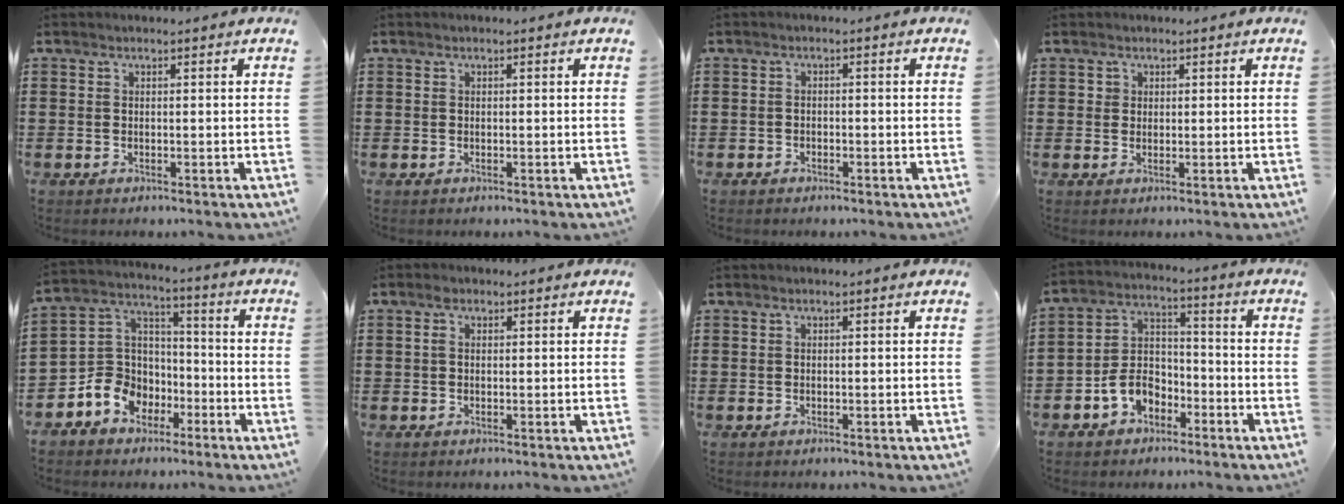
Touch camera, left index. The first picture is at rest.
{"total": 0.0}
{"total": 1.0, "force": [-0.9, 0.4, 0.1], "torque": [-0.006, 0.003, -0.020]}
{"total": 1.4, "force": [0.9, 1.1, 0.1], "torque": [0.001, -0.002, 0.017]}
{"total": 7.4, "force": [-3.6, 6.5, 0.9], "torque": [-0.067, 0.006, -0.074]}
{"total": 1.5, "force": [0.4, 0.8, 1.2], "torque": [-0.028, 0.006, 0.006]}
{"total": 0.0}
{"total": 6.8, "force": [-3.9, 4.6, 3.0], "torque": [-0.074, 0.017, -0.078]}